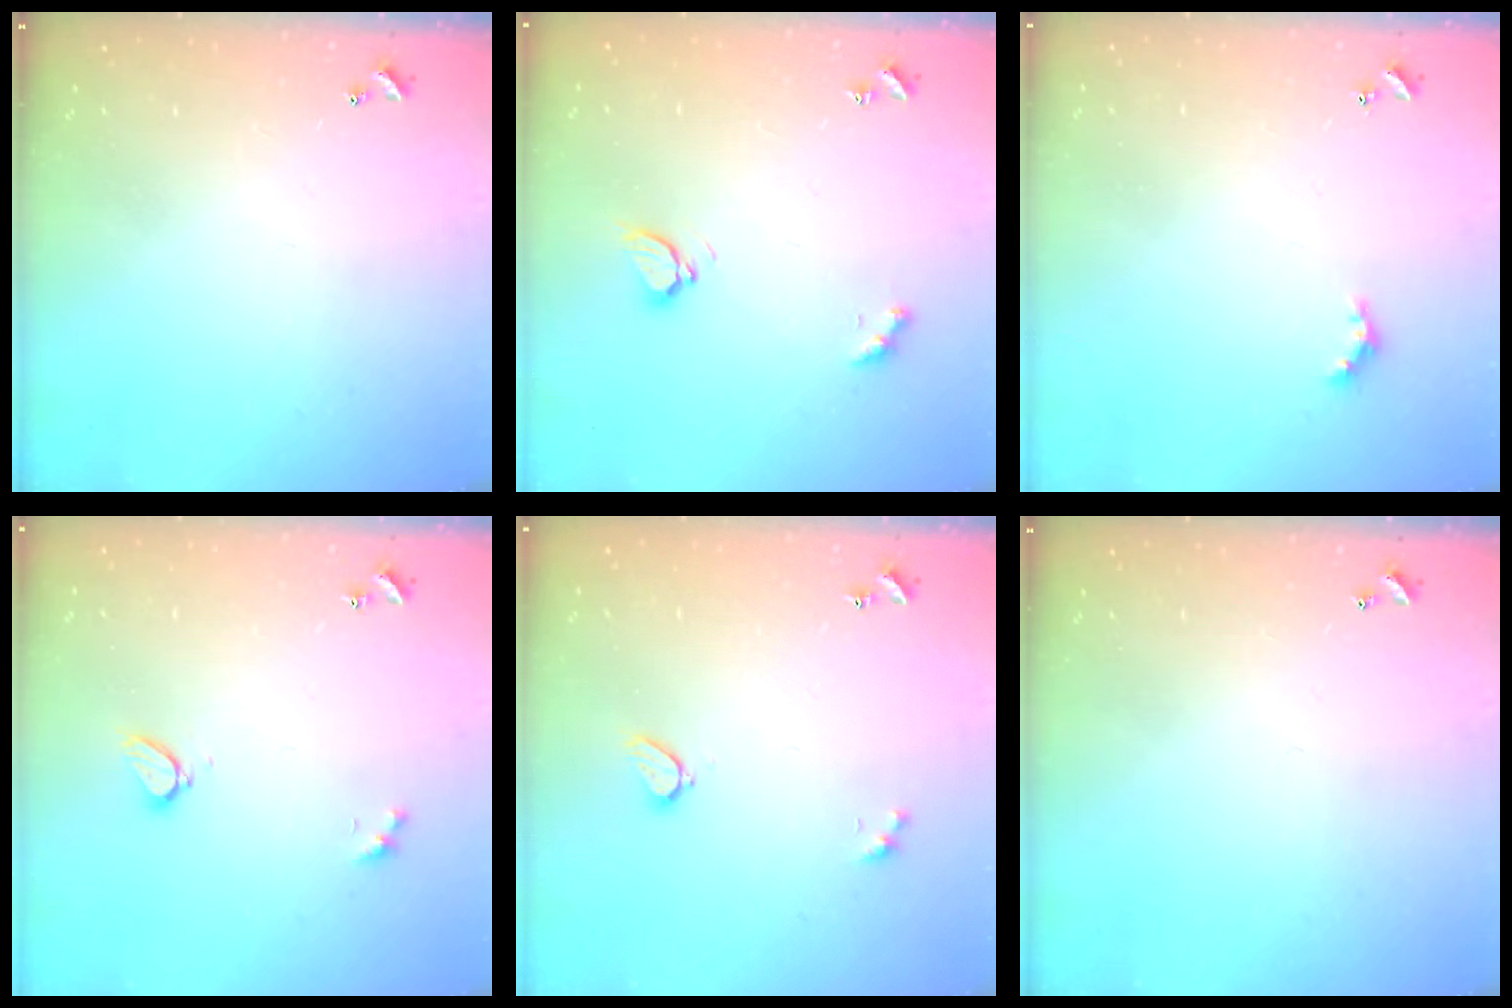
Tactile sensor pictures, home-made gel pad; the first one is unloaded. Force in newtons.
{"total": 3.3, "press": 3.3, "slide": 0.5}
{"total": 2.5, "press": 2.4, "slide": 0.4}
{"total": 2.7, "press": 2.7, "slide": 0.2}
{"total": 1.9, "press": 1.9, "slide": 0.3}
{"total": 0.0}